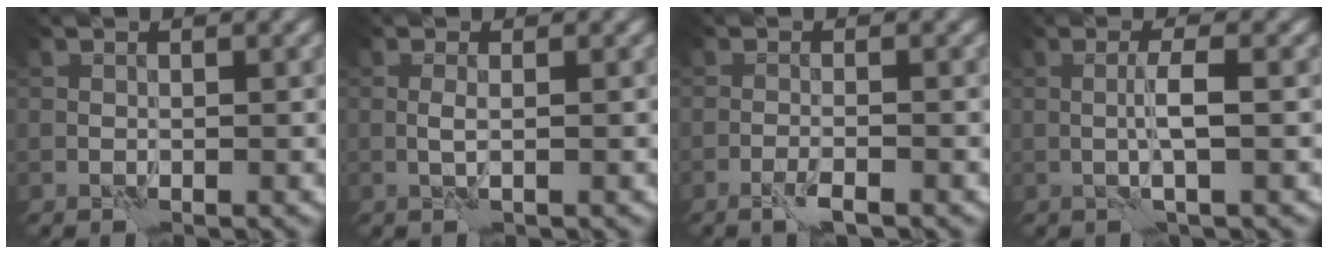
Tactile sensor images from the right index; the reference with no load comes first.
{"total": 0.9, "force": [0.2, -0.1, 0.9], "torque": [-0.021, 0.001, 0.002]}
{"total": 1.5, "force": [-0.9, 0.0, 1.1], "torque": [-0.024, 0.001, -0.021]}
{"total": 2.2, "force": [0.3, -0.2, 2.1], "torque": [-0.043, 0.003, 0.002]}